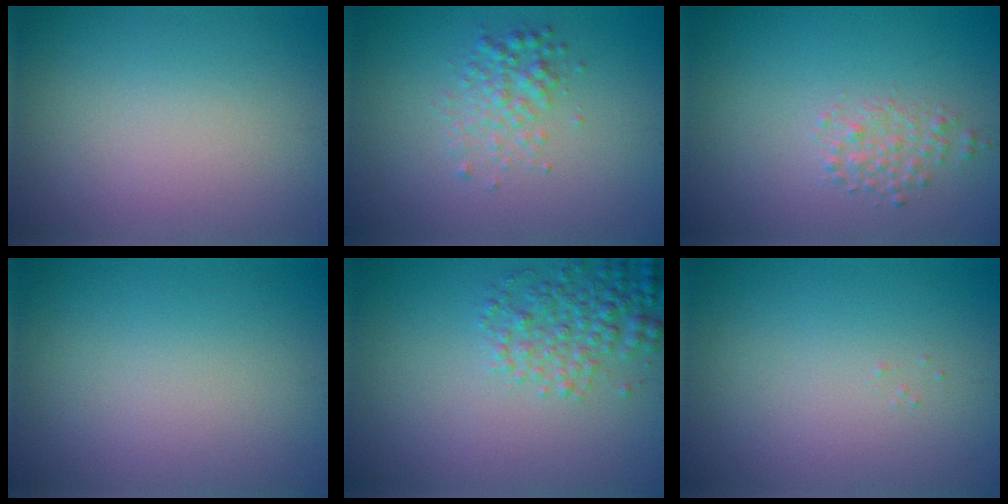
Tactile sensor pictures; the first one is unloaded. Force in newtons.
{"total": 2.3, "press": 2.3, "slide": 0.1}
{"total": 1.6, "press": 1.6, "slide": 0.0}
{"total": 0.0}
{"total": 3.3, "press": 3.3, "slide": 0.1}
{"total": 0.0}